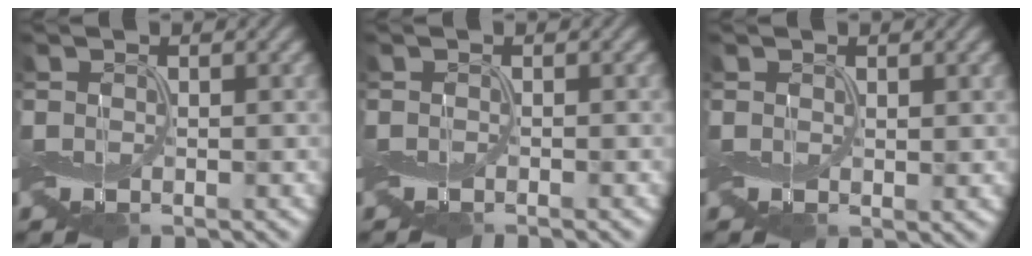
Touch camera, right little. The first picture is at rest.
{"total": 0.9, "force": [-0.8, 0.0, 0.4], "torque": [-0.001, -0.004, -0.015]}
{"total": 0.6, "force": [0.4, 0.3, 0.4], "torque": [-0.007, 0.000, 0.008]}